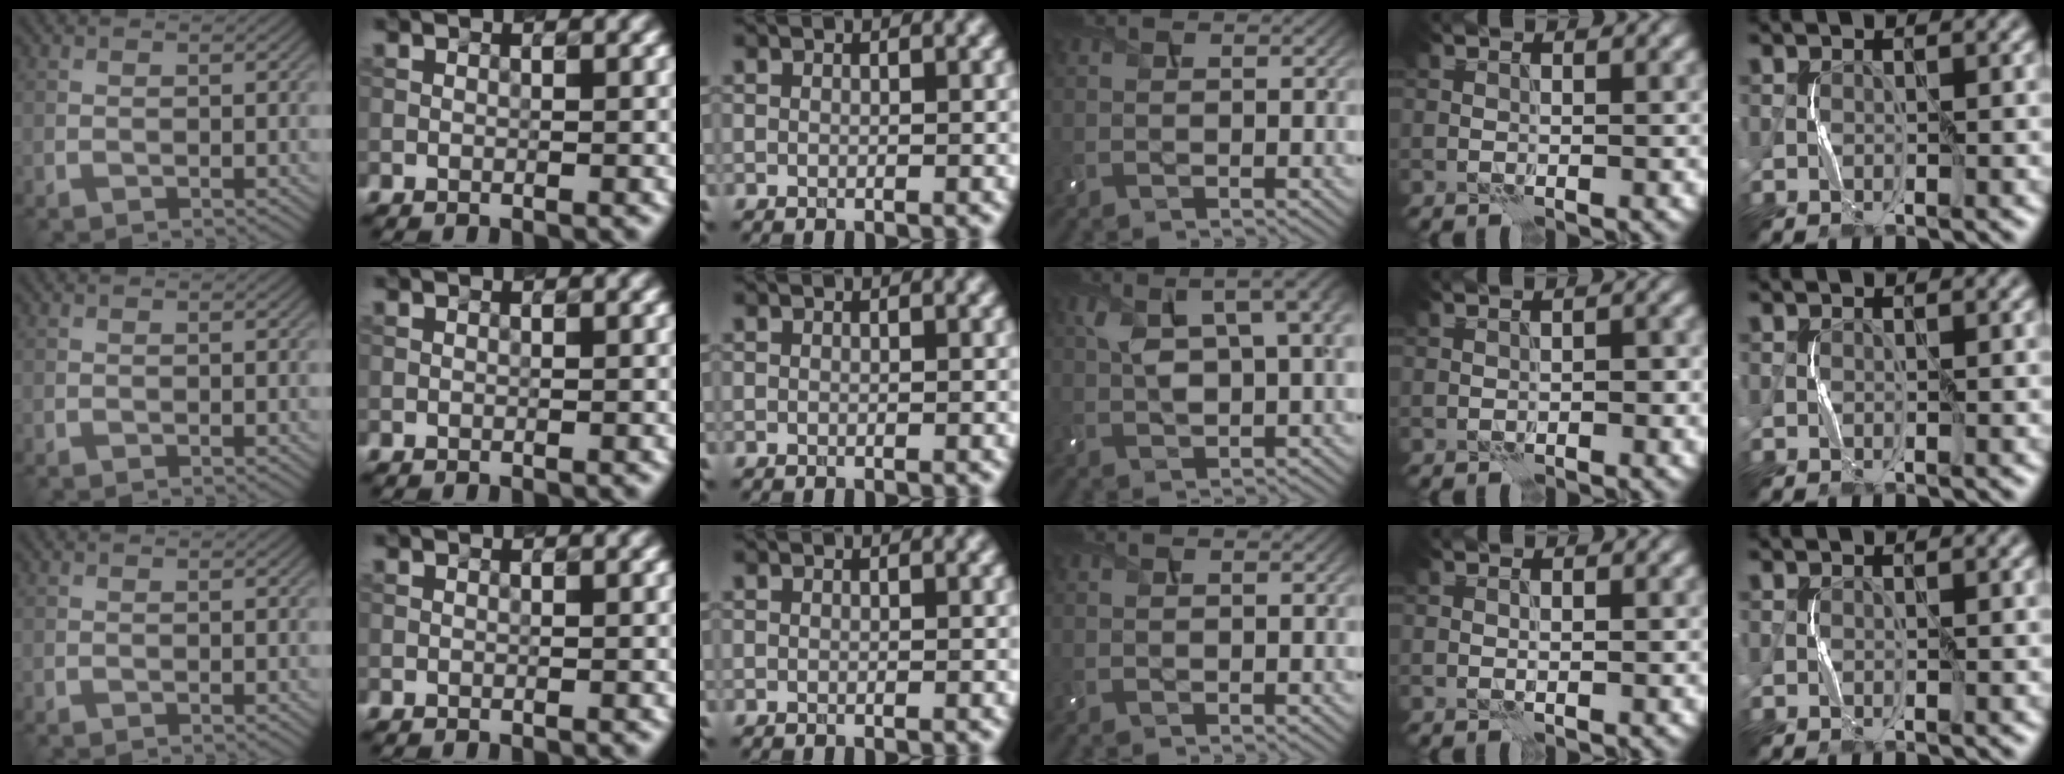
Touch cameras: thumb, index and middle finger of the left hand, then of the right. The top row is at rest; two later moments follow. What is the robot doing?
{"motion": "squeeze", "object": "air blower"}